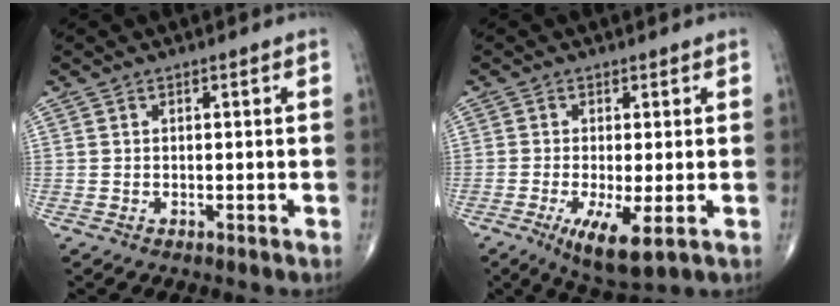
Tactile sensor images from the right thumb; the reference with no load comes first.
{"total": 7.6, "force": [-2.4, 1.9, 6.9], "torque": [-0.126, -0.021, -0.037]}